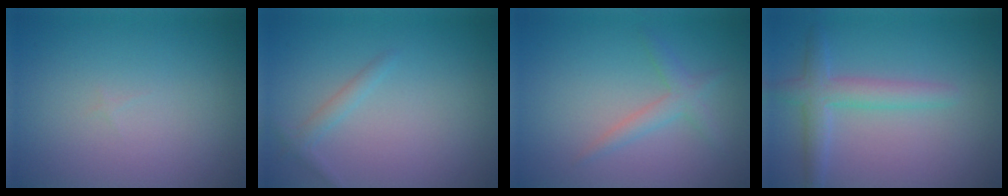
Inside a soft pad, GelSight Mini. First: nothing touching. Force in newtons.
{"total": 1.1, "press": 1.1, "slide": 0.0}
{"total": 1.9, "press": 1.9, "slide": 0.1}
{"total": 3.0, "press": 3.0, "slide": 0.2}